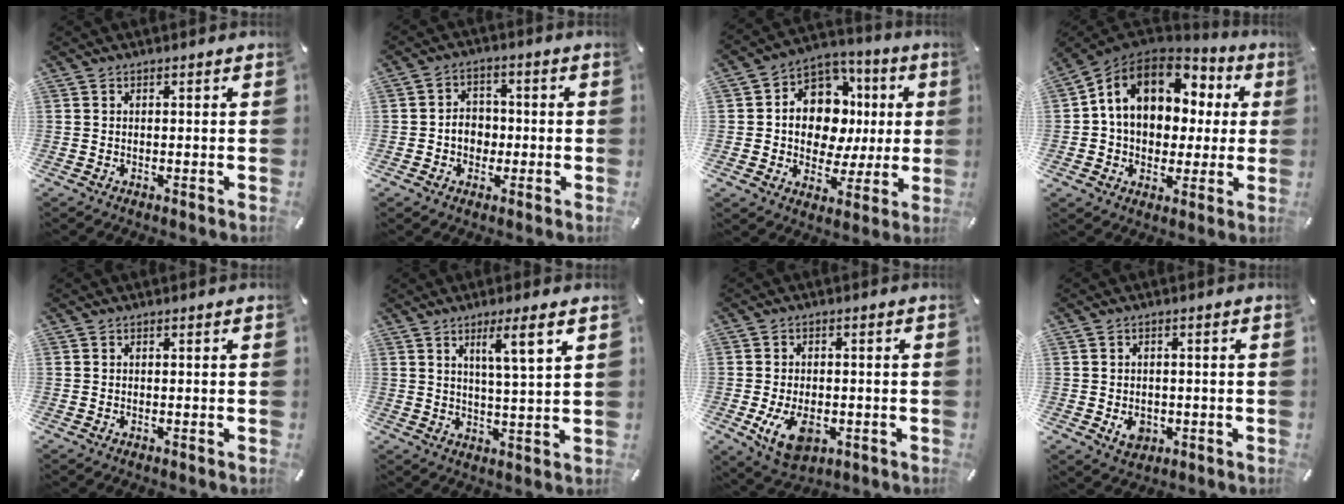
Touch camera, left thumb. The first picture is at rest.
{"total": 5.7, "force": [-1.1, 4.9, 2.6], "torque": [-0.042, 0.012, -0.019]}
{"total": 13.0, "force": [1.0, 11.1, 6.8], "torque": [-0.106, -0.013, 0.025]}
{"total": 14.0, "force": [4.1, 11.0, 7.7], "torque": [-0.146, -0.009, 0.078]}
{"total": 0.0}
{"total": 7.3, "force": [4.0, 0.0, 6.1], "torque": [-0.104, -0.016, 0.060]}
{"total": 8.8, "force": [-2.5, 5.7, 6.2], "torque": [-0.118, -0.001, -0.045]}
{"total": 4.4, "force": [-1.1, 3.6, 2.3], "torque": [-0.026, -0.002, -0.020]}